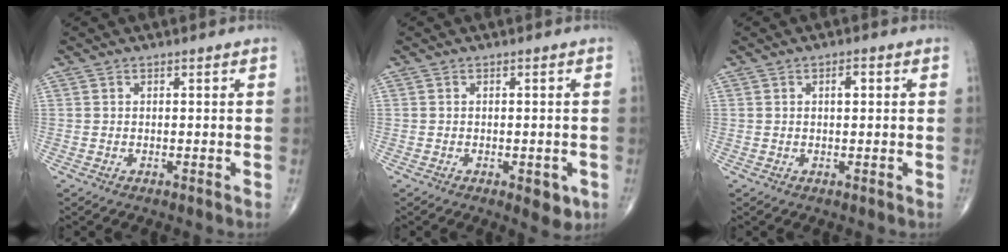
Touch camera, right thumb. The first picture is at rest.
{"total": 3.8, "force": [-1.4, 1.8, 3.1], "torque": [-0.022, -0.003, -0.011]}
{"total": 1.9, "force": [0.5, 0.8, 1.6], "torque": [-0.022, 0.002, 0.006]}